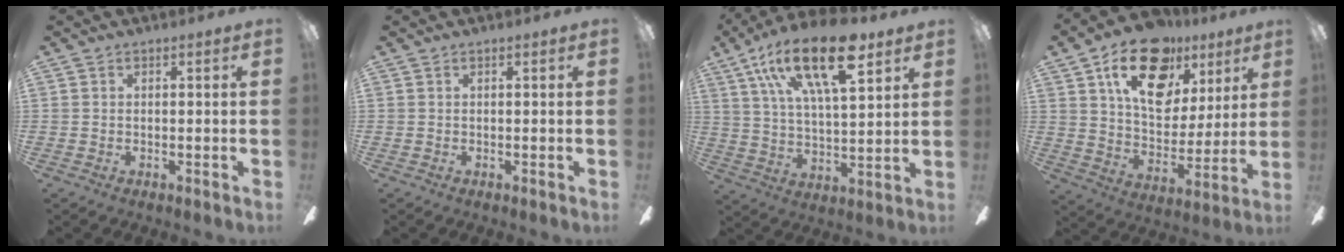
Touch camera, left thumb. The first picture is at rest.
{"total": 0.0}
{"total": 22.1, "force": [12.4, 8.5, 16.2], "torque": [-0.294, -0.044, 0.201]}
{"total": 22.0, "force": [11.8, 13.3, 13.0], "torque": [-0.202, -0.050, 0.207]}